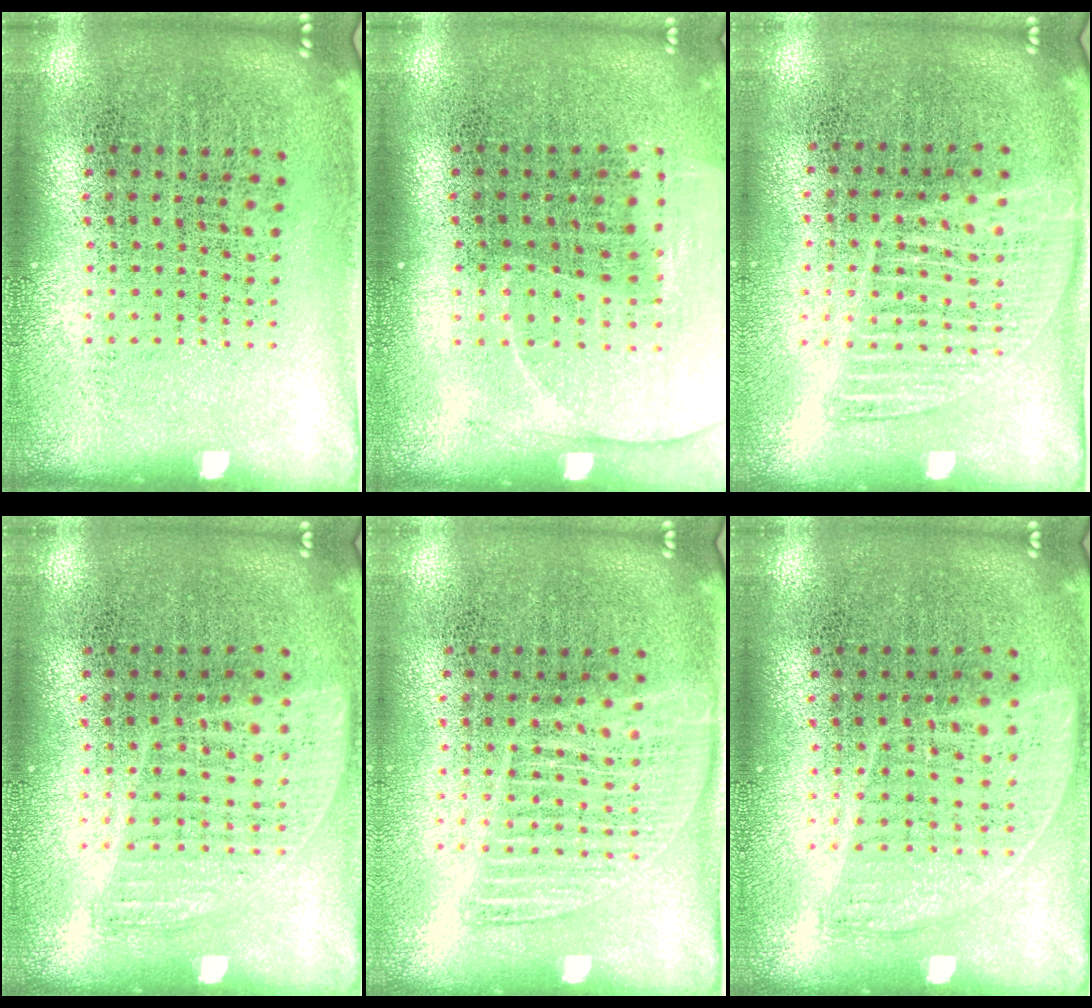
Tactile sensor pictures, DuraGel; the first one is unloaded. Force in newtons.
{"total": 1.3, "press": 1.3, "slide": 0.4}
{"total": 1.2, "press": 1.1, "slide": 0.5}
{"total": 0.9, "press": 0.8, "slide": 0.4}
{"total": 1.2, "press": 1.1, "slide": 0.5}
{"total": 0.9, "press": 0.8, "slide": 0.5}